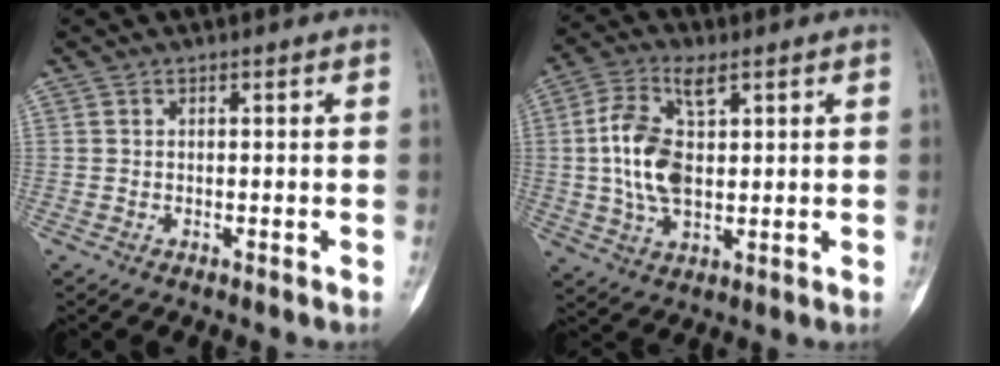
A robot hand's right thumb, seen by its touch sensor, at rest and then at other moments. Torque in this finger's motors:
{"motor_torque": [-0.04, 0.48, 0.37, 0.25, 0.13]}